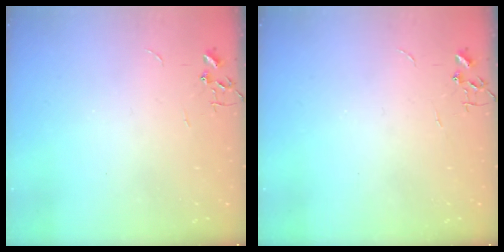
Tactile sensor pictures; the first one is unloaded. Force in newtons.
{"total": 0.0}